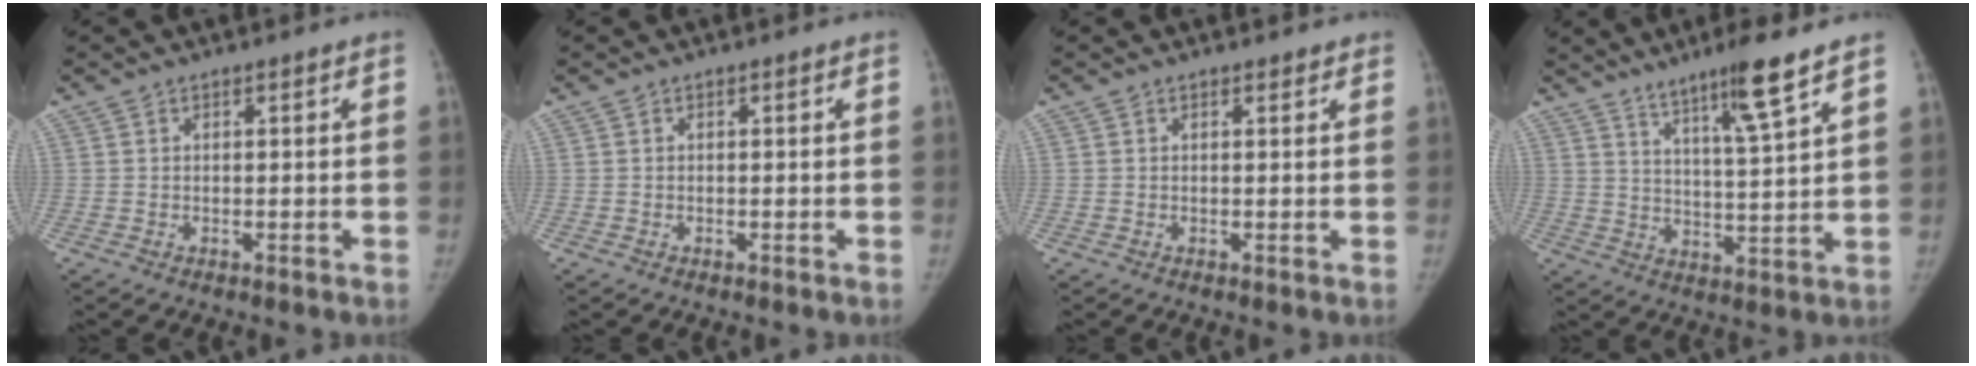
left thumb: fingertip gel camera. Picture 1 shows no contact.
{"total": 0.0}
{"total": 0.9, "force": [0.7, 0.4, 0.2], "torque": [-0.001, -0.004, 0.008]}
{"total": 9.6, "force": [6.7, -0.1, 7.0], "torque": [-0.115, -0.045, 0.117]}